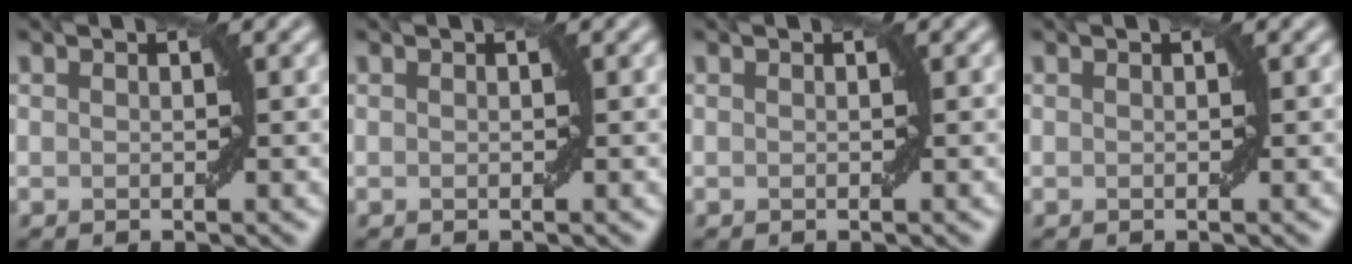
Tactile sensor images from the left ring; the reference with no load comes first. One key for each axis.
{"total": 0.0}
{"total": 0.0}
{"total": 0.0}